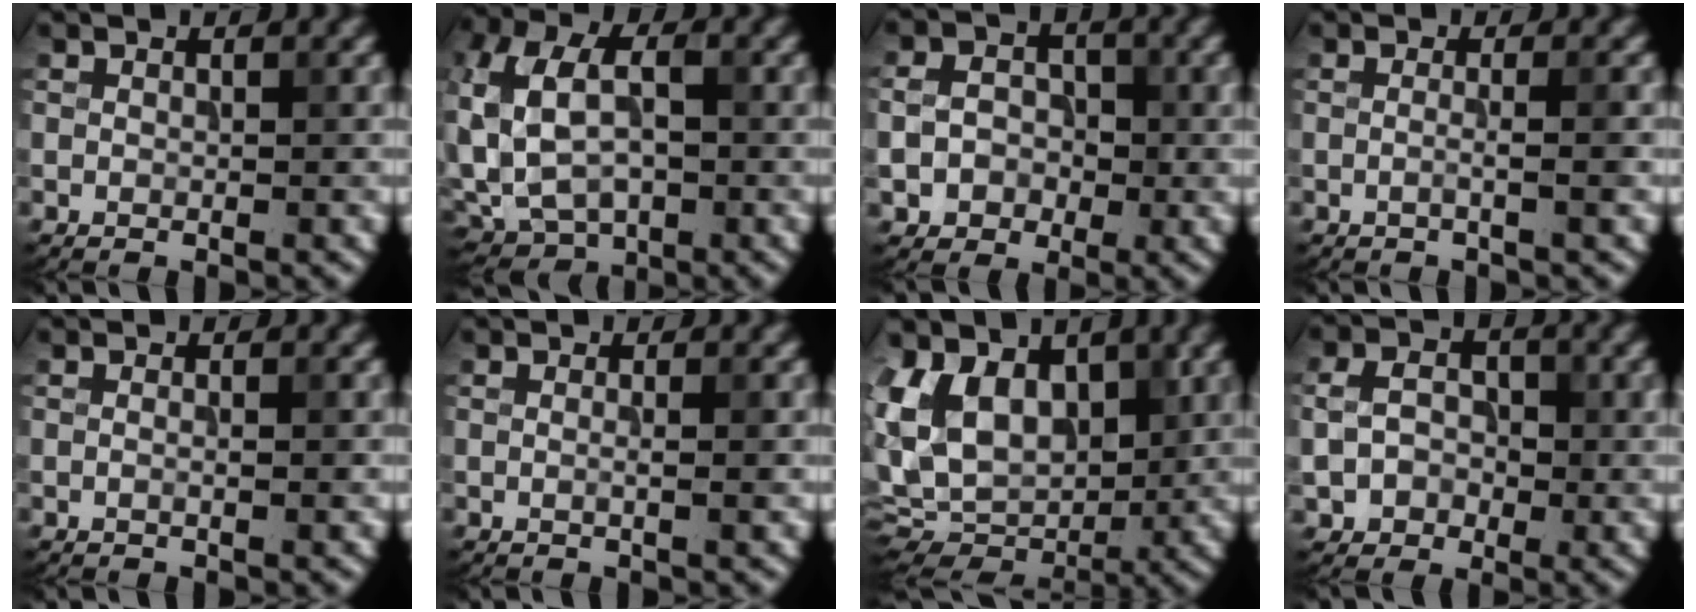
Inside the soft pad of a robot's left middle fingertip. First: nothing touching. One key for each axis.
{"total": 10.8, "fx": 0.2, "fy": 7.3, "fz": 8.0, "tx": -0.188, "ty": 0.014, "tz": 0.017}
{"total": 4.5, "fx": -0.8, "fy": 3.8, "fz": 2.3, "tx": -0.022, "ty": 0.000, "tz": -0.019}
{"total": 1.7, "fx": -0.2, "fy": 0.1, "fz": 1.6, "tx": -0.029, "ty": -0.002, "tz": -0.011}
{"total": 0.9, "fx": 0.1, "fy": 0.1, "fz": 0.9, "tx": -0.015, "ty": -0.008, "tz": -0.001}
{"total": 1.1, "fx": 0.0, "fy": 0.0, "fz": 1.1, "tx": -0.021, "ty": -0.004, "tz": 0.000}
{"total": 11.1, "fx": 1.9, "fy": 7.7, "fz": 7.7, "tx": -0.155, "ty": -0.002, "tz": 0.033}
{"total": 4.1, "fx": -0.4, "fy": 3.2, "fz": 2.4, "tx": -0.041, "ty": -0.001, "tz": -0.008}